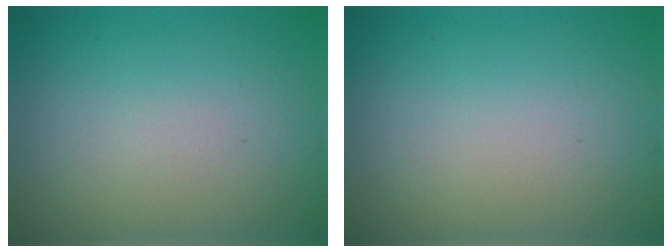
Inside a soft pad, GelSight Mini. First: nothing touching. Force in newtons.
{"total": 0.0}